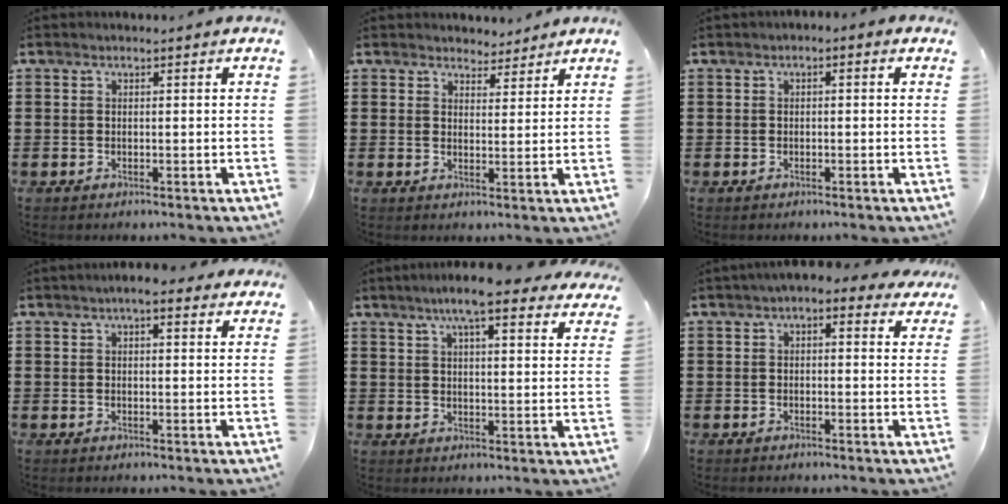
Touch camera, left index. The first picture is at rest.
{"total": 3.4, "force": [3.2, 1.3, 0.0], "torque": [-0.012, -0.002, 0.060]}
{"total": 0.8, "force": [-0.6, 0.6, 0.2], "torque": [-0.007, 0.001, -0.013]}
{"total": 3.6, "force": [2.7, 0.8, 2.2], "torque": [-0.050, 0.003, 0.047]}
{"total": 8.3, "force": [6.8, 0.9, 4.8], "torque": [-0.095, -0.018, 0.118]}
{"total": 2.7, "force": [1.6, 1.4, 1.7], "torque": [-0.040, 0.004, 0.027]}